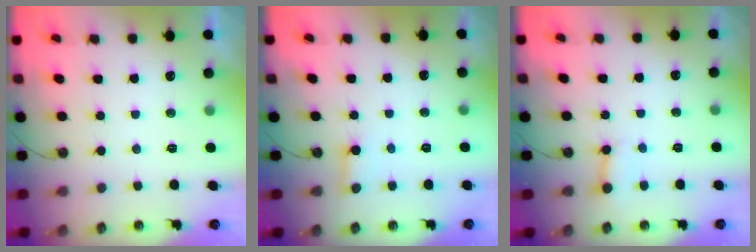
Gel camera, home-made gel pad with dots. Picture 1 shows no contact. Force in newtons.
{"total": 3.1, "press": 3.1, "slide": 0.3}
{"total": 2.8, "press": 2.7, "slide": 0.4}